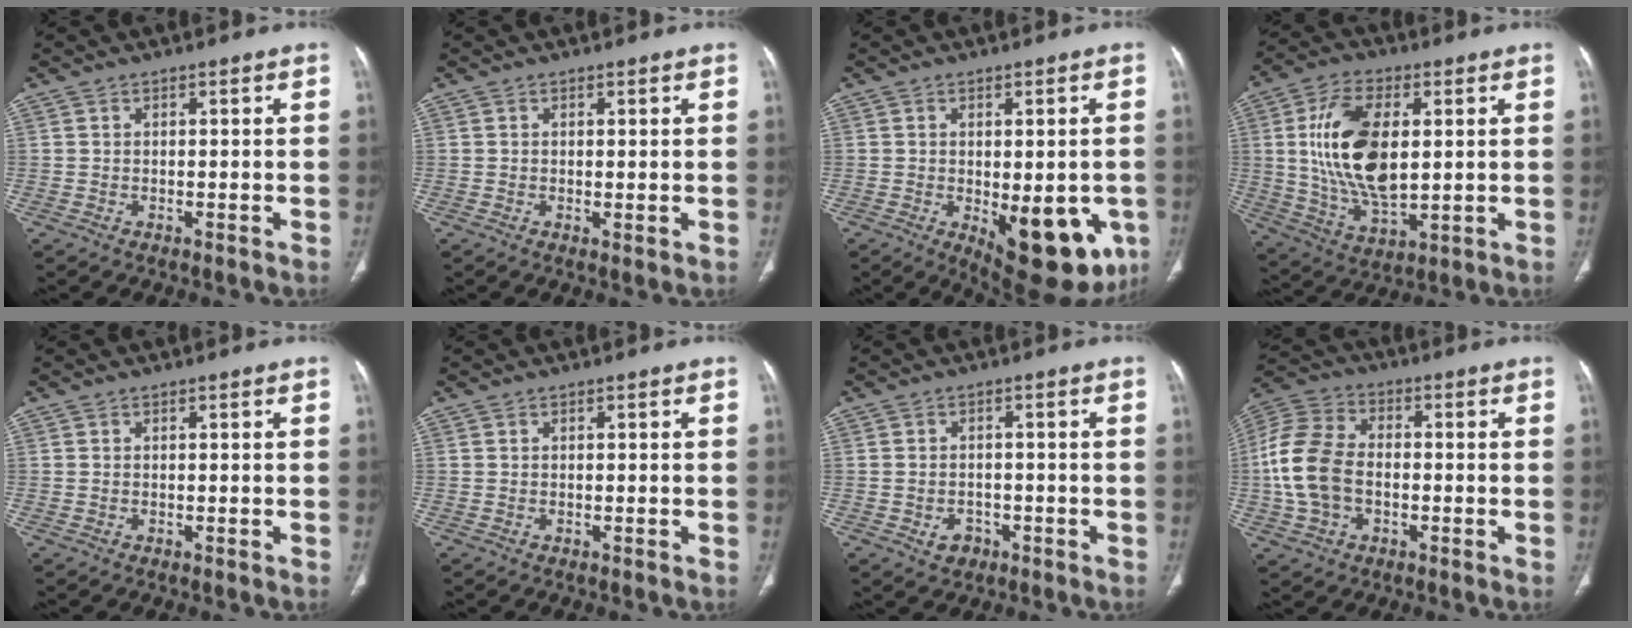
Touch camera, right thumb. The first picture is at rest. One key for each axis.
{"total": 0.8, "fx": 0.1, "fy": 0.2, "fz": 0.8, "tx": -0.022, "ty": -0.006, "tz": 0.004}
{"total": 16.5, "fx": -4.9, "fy": 7.3, "fz": 13.9, "tx": -0.131, "ty": -0.010, "tz": -0.041}
{"total": 17.7, "fx": 2.5, "fy": 9.4, "fz": 14.7, "tx": -0.268, "ty": -0.008, "tz": 0.052}
{"total": 0.0}
{"total": 0.0}
{"total": 3.3, "fx": -1.4, "fy": 2.6, "fz": 1.4, "tx": -0.014, "ty": 0.011, "tz": -0.015}
{"total": 13.9, "fx": -1.6, "fy": 9.6, "fz": 9.9, "tx": -0.205, "ty": 0.026, "tz": -0.034}